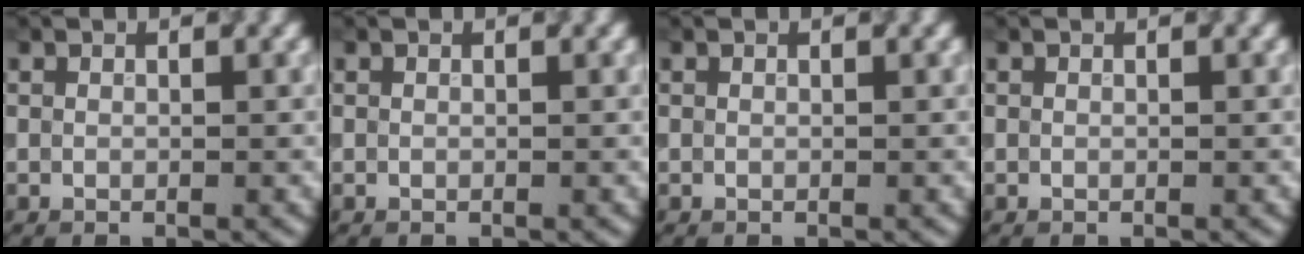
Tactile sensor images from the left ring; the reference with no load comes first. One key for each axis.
{"total": 0.0}
{"total": 0.0}
{"total": 0.0}